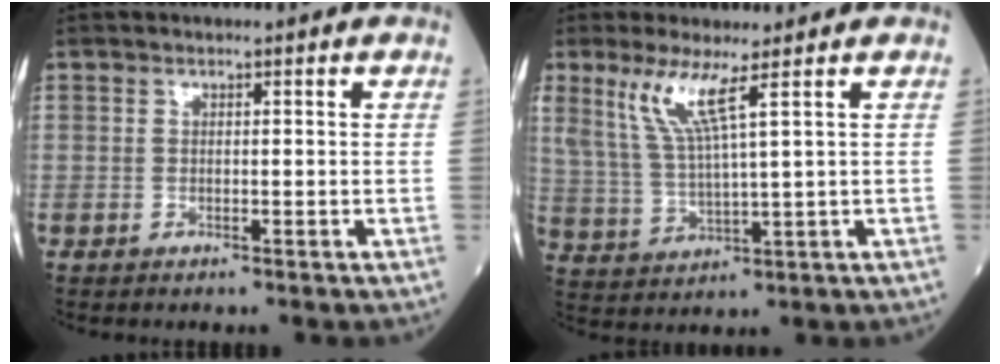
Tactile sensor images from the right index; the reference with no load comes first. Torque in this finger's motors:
{"motor_torque": [0.61, 0.60, 0.37, 0.13]}